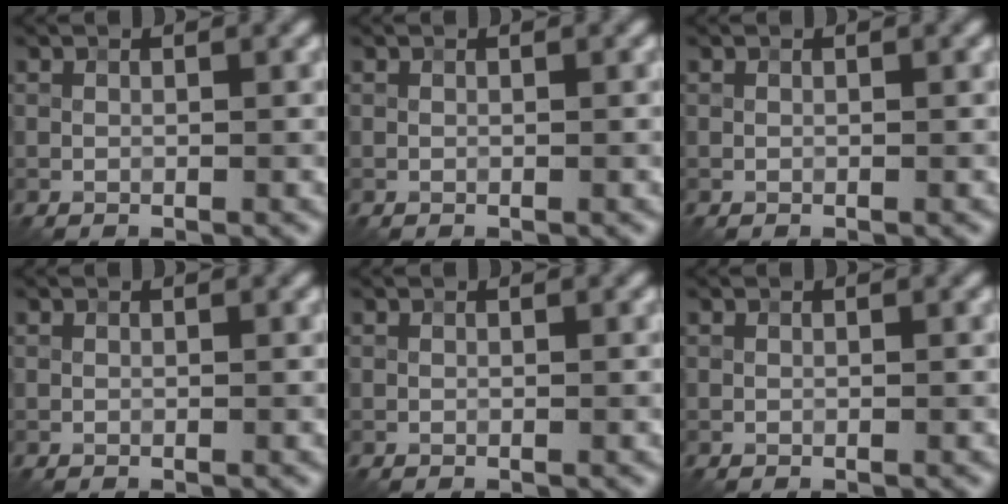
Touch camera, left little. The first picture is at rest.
{"total": 0.0}
{"total": 0.0}
{"total": 0.0}
{"total": 0.0}
{"total": 0.0}